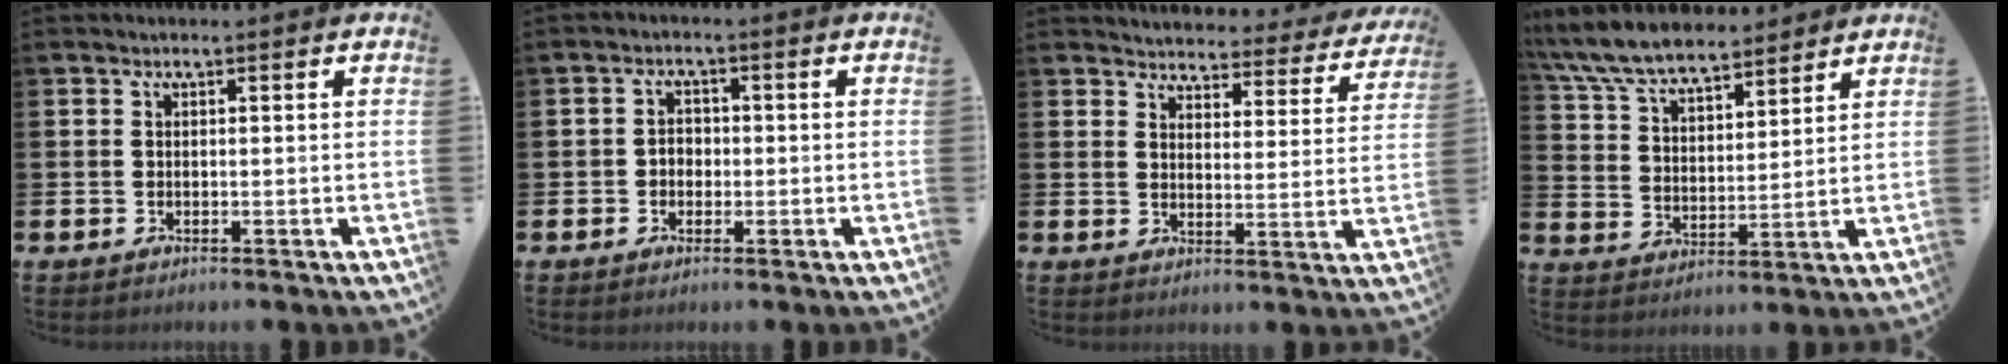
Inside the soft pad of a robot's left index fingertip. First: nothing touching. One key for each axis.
{"total": 2.1, "fx": -0.5, "fy": 1.8, "fz": 1.0, "tx": -0.012, "ty": 0.003, "tz": -0.015}
{"total": 3.5, "fx": 3.4, "fy": 0.8, "fz": 0.0, "tx": -0.016, "ty": -0.034, "tz": 0.052}
{"total": 8.4, "fx": 7.8, "fy": 2.0, "fz": 2.4, "tx": -0.085, "ty": -0.034, "tz": 0.144}